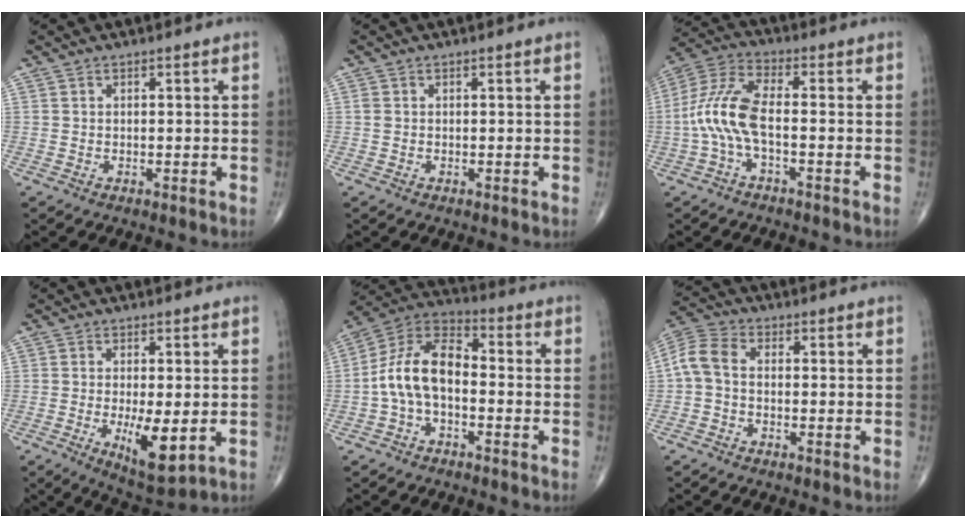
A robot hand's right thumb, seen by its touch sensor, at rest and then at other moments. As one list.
[{"total": 0.7, "force": [0.0, 0.6, 0.4], "torque": [-0.008, 0.001, 0.001]}, {"total": 9.9, "force": [-1.9, 3.7, 9.0], "torque": [-0.213, 0.034, -0.044]}, {"total": 8.2, "force": [-1.5, 2.7, 7.6], "torque": [-0.126, -0.025, -0.017]}, {"total": 11.5, "force": [-1.8, 6.4, 9.3], "torque": [-0.174, 0.041, -0.047]}, {"total": 6.1, "force": [-0.6, 3.9, 4.7], "torque": [-0.096, 0.018, -0.026]}]